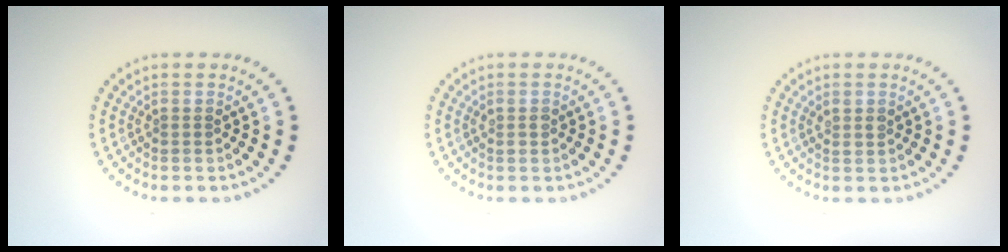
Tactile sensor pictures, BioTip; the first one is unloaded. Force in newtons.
{"total": 0.9, "press": 0.8, "slide": 0.3}
{"total": 0.9, "press": 0.9, "slide": 0.4}